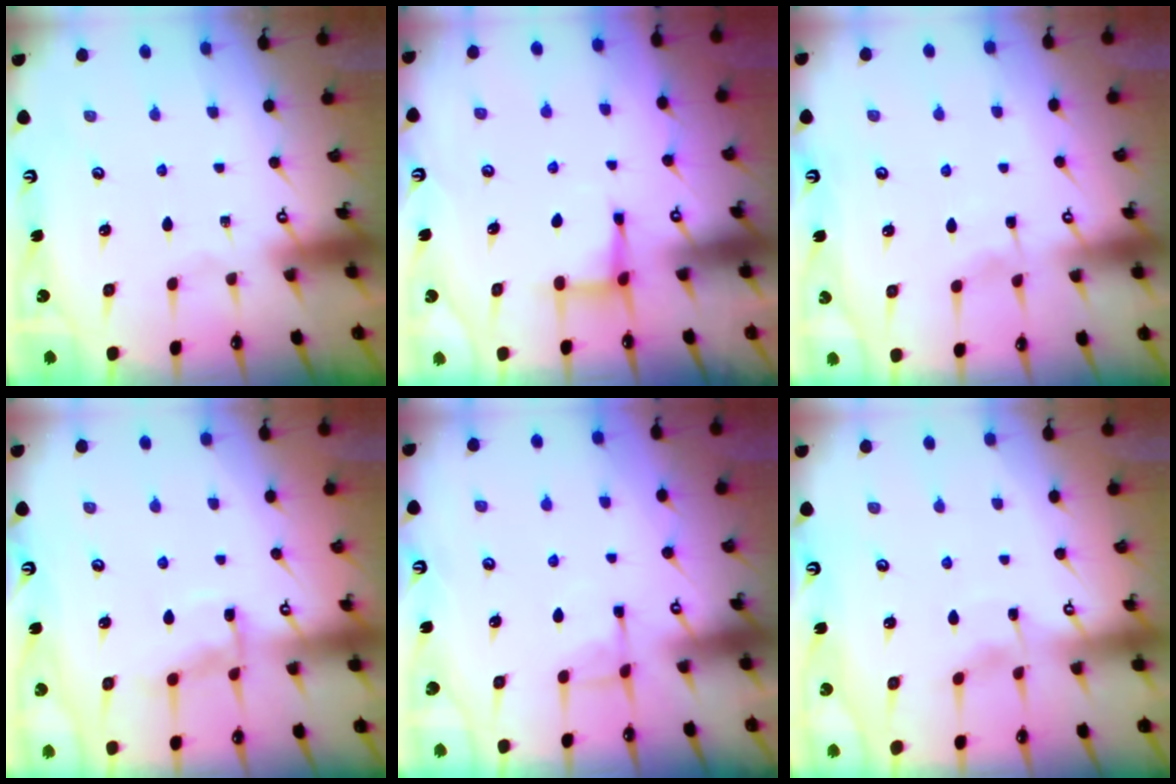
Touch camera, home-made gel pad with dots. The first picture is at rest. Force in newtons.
{"total": 3.9, "press": 3.9, "slide": 0.6}
{"total": 3.3, "press": 3.3, "slide": 0.3}
{"total": 9.1, "press": 9.0, "slide": 0.9}
{"total": 5.1, "press": 5.1, "slide": 0.9}
{"total": 2.7, "press": 2.7, "slide": 0.3}